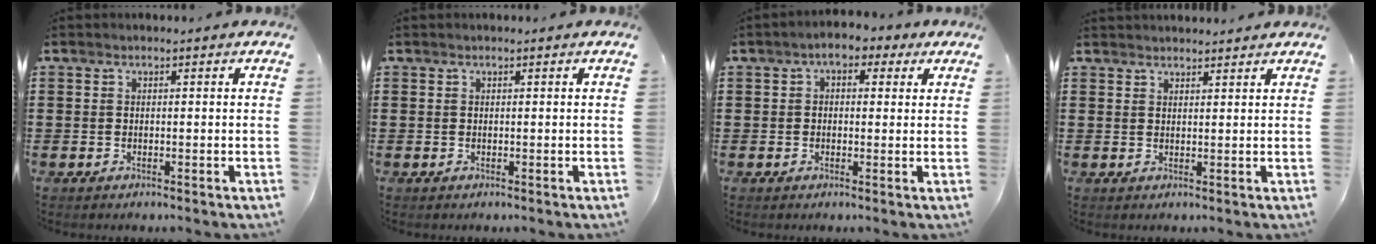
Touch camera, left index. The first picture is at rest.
{"total": 0.0}
{"total": 3.5, "force": [1.7, 1.9, 2.4], "torque": [-0.045, 0.007, 0.024]}
{"total": 1.7, "force": [1.7, 0.2, 0.0], "torque": [-0.004, 0.001, 0.033]}